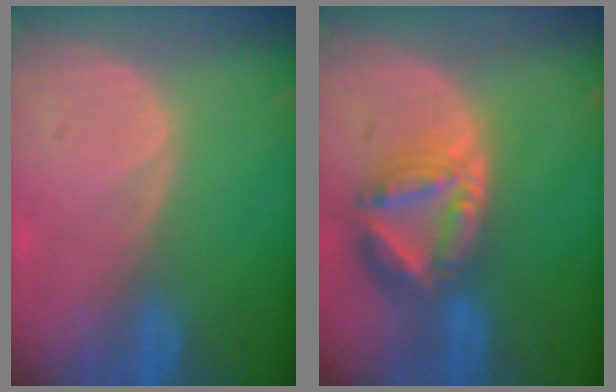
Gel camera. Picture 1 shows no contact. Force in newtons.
{"total": 8.0, "press": 6.9, "slide": 4.0}